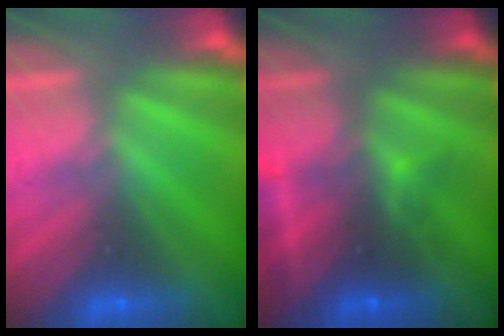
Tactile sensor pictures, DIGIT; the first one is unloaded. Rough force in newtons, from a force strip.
{"total": 2.5}